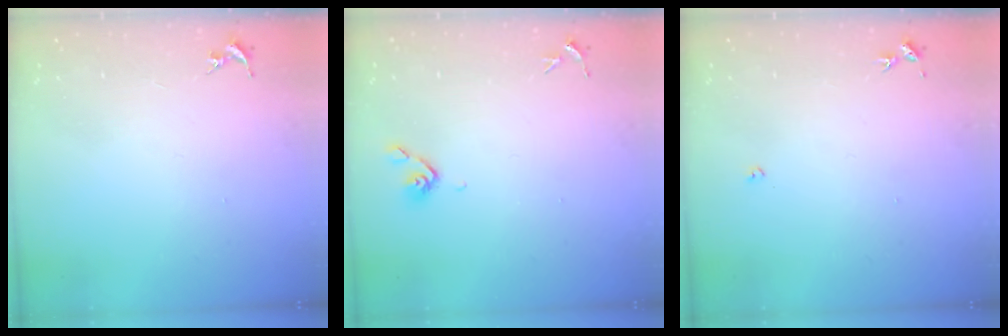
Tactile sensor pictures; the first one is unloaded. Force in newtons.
{"total": 5.1, "press": 4.9, "slide": 1.2}
{"total": 2.7, "press": 2.7, "slide": 0.5}